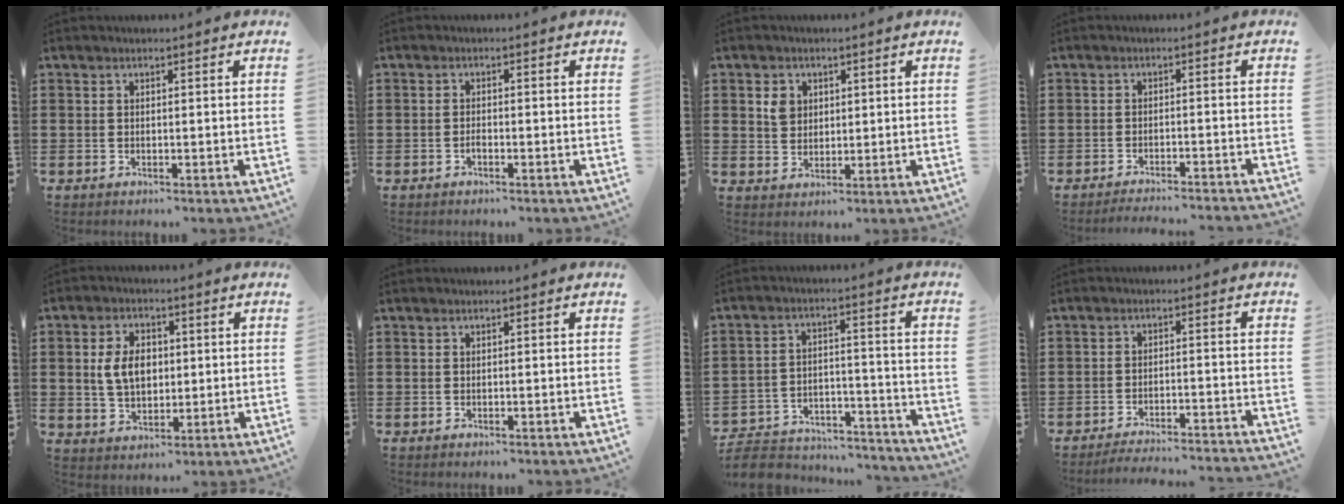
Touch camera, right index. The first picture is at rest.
{"total": 0.9, "force": [-0.6, 0.4, 0.6], "torque": [-0.014, -0.004, -0.011]}
{"total": 3.2, "force": [1.1, 2.7, 1.5], "torque": [-0.038, 0.009, 0.020]}
{"total": 2.5, "force": [-2.4, -0.3, 0.2], "torque": [-0.008, 0.000, -0.052]}
{"total": 6.4, "force": [0.7, 4.3, 4.6], "torque": [-0.106, 0.006, 0.005]}
{"total": 0.0}
{"total": 6.9, "force": [-6.5, 1.5, 1.5], "torque": [-0.039, 0.012, -0.131]}
{"total": 3.3, "force": [-3.3, -0.1, 0.6], "torque": [-0.013, 0.000, -0.068]}